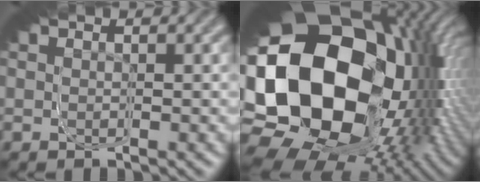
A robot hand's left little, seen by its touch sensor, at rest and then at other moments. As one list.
[{"total": 27.3, "force": [-0.9, 16.1, 22.0], "torque": [-0.313, -0.015, -0.010]}]